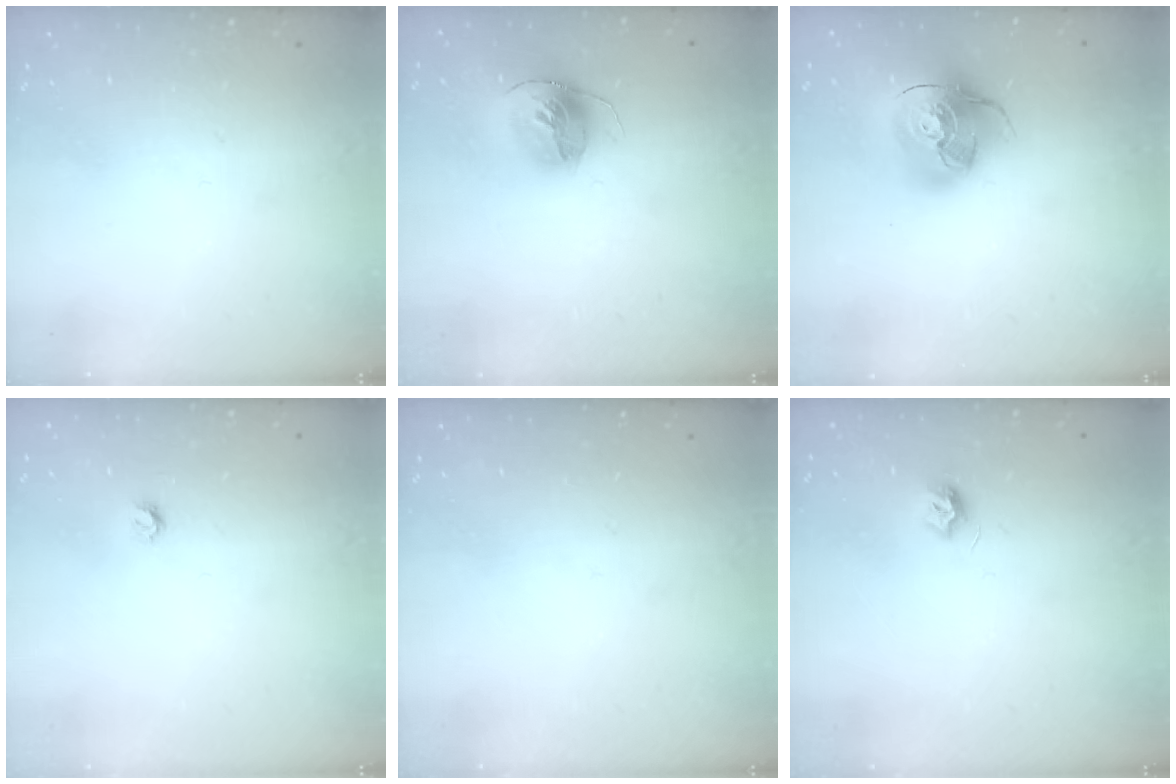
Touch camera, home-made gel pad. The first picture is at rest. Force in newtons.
{"total": 14.3, "press": 14.3, "slide": 1.5}
{"total": 18.0, "press": 17.8, "slide": 2.8}
{"total": 3.2, "press": 3.2, "slide": 0.3}
{"total": 0.0}
{"total": 6.6, "press": 6.5, "slide": 0.6}